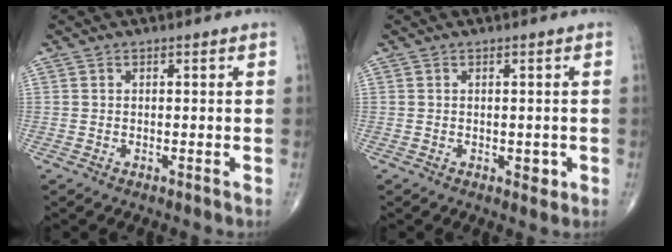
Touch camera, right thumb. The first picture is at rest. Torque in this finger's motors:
{"motor_torque": [2.78, 2.17, 0.09, -0.35, -0.01]}